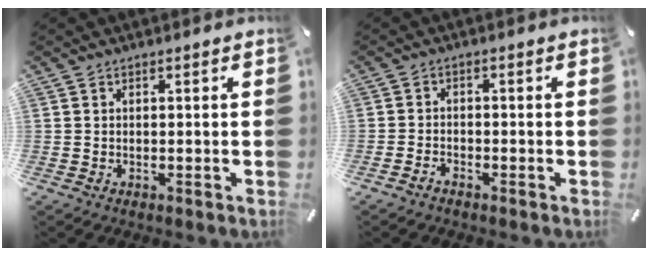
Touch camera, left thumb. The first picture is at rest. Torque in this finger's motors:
{"motor_torque": [-0.54, 0.04, -0.70, 0.52, -0.06]}